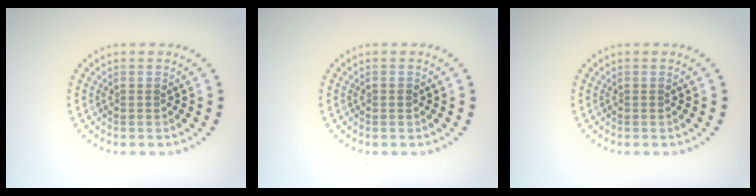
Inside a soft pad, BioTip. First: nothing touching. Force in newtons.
{"total": 0.8, "press": 0.8, "slide": 0.0}
{"total": 0.0}